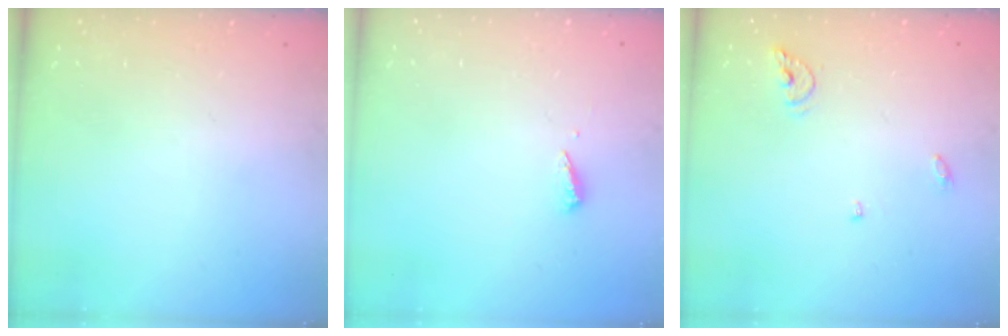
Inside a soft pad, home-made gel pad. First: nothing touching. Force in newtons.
{"total": 2.5, "press": 2.5, "slide": 0.1}
{"total": 6.2, "press": 6.2, "slide": 0.4}